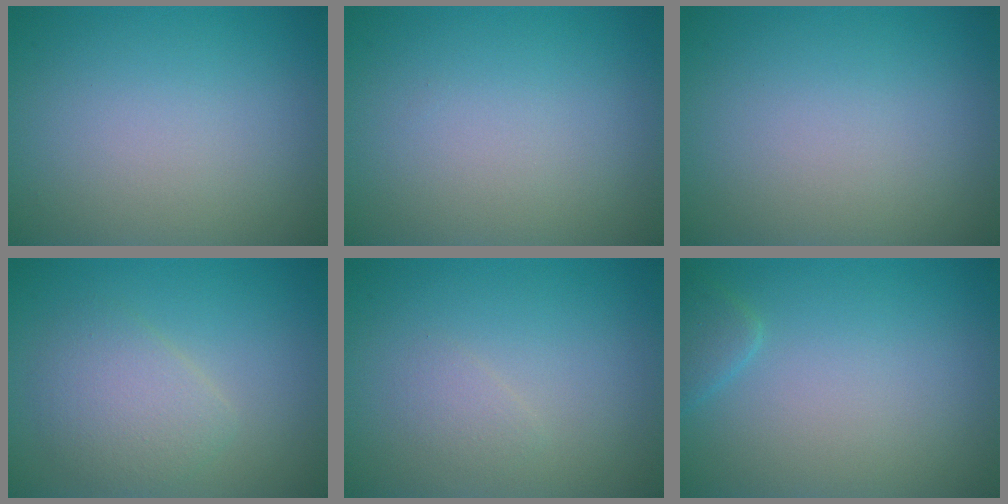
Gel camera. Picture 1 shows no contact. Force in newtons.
{"total": 0.0}
{"total": 0.0}
{"total": 3.1, "press": 3.1, "slide": 0.1}
{"total": 0.9, "press": 0.9, "slide": 0.0}
{"total": 1.4, "press": 1.4, "slide": 0.1}